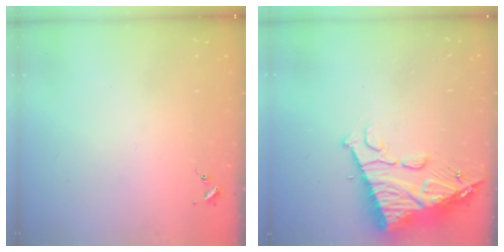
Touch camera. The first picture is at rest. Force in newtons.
{"total": 14.9, "press": 14.8, "slide": 1.5}